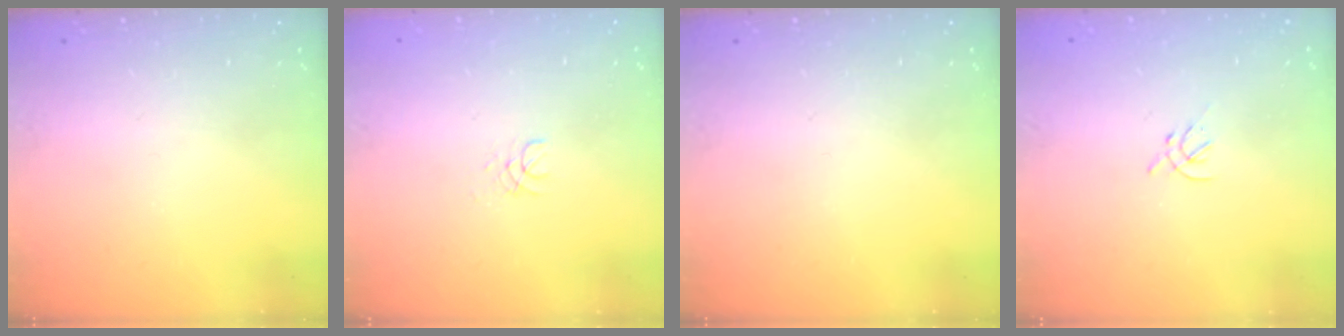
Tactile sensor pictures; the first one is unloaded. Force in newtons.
{"total": 1.3, "press": 1.3, "slide": 0.1}
{"total": 0.0}
{"total": 1.2, "press": 1.1, "slide": 0.5}